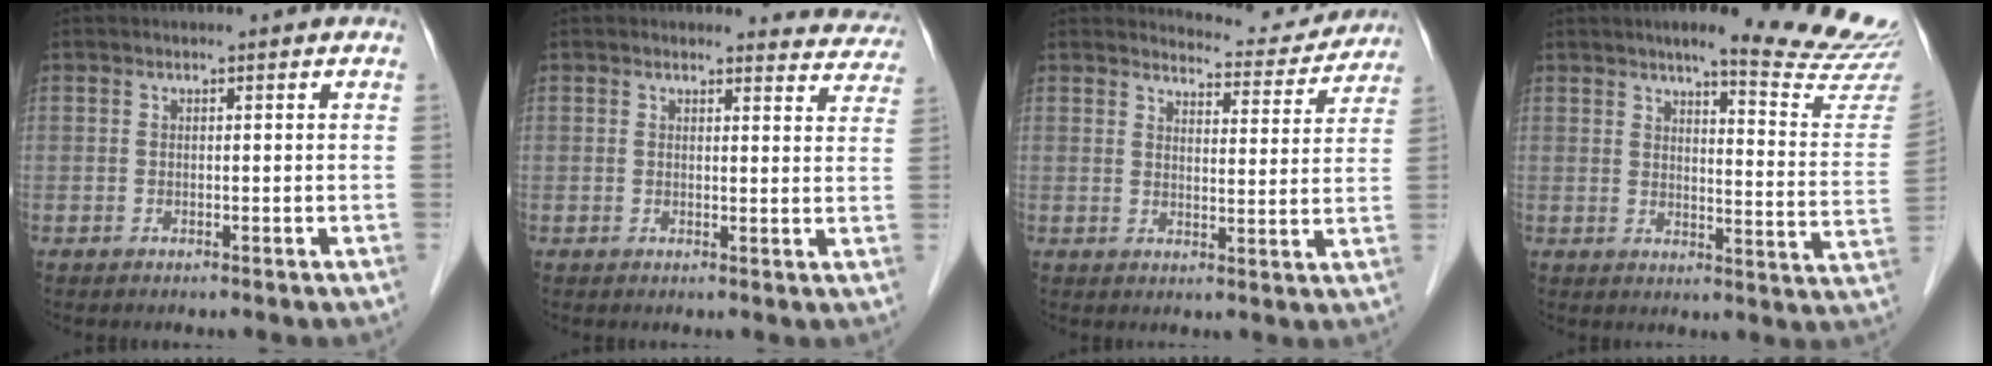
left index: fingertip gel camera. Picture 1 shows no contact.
{"total": 5.8, "force": [5.6, 1.4, -0.3], "torque": [0.024, -0.025, 0.033]}
{"total": 8.5, "force": [8.4, 1.3, -0.2], "torque": [0.008, -0.013, 0.097]}
{"total": 16.3, "force": [14.7, 0.3, 6.9], "torque": [-0.084, -0.081, 0.162]}